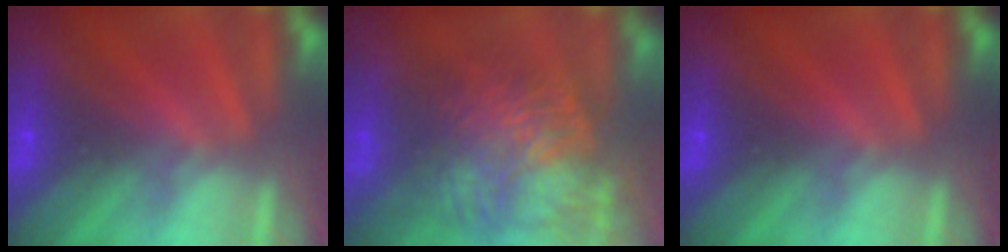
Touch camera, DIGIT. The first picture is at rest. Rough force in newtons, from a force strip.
{"total": 9.7}
{"total": 0.0}